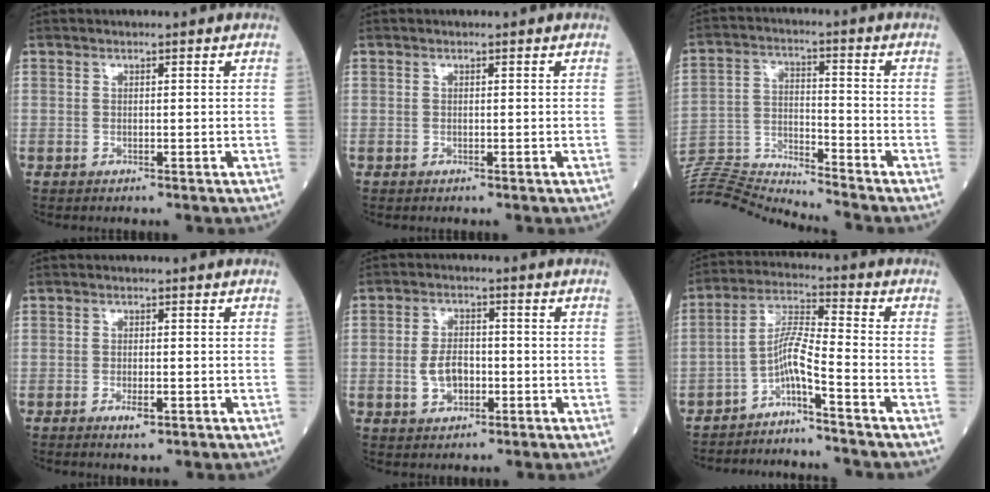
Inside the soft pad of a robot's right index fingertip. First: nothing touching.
{"total": 0.0}
{"total": 13.5, "force": [-13.3, -1.9, 1.5], "torque": [-0.030, 0.021, -0.241]}
{"total": 2.3, "force": [-1.2, 0.6, 1.9], "torque": [-0.031, -0.001, -0.017]}
{"total": 5.0, "force": [-1.2, 3.0, 3.8], "torque": [-0.075, 0.005, -0.021]}
{"total": 6.5, "force": [-4.5, -1.0, 4.6], "torque": [-0.089, 0.007, -0.085]}